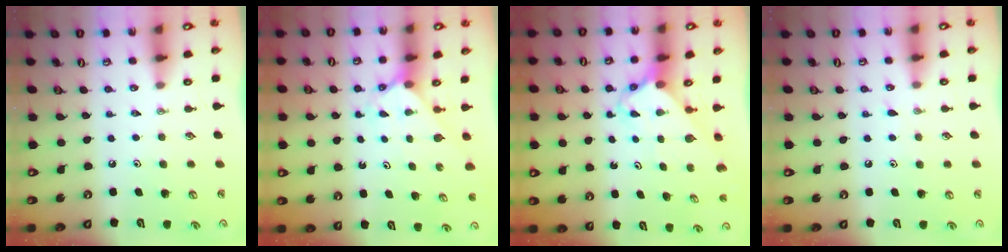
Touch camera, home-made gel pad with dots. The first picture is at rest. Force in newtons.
{"total": 2.4, "press": 2.4, "slide": 0.2}
{"total": 2.8, "press": 2.8, "slide": 0.2}
{"total": 4.5, "press": 4.5, "slide": 0.4}